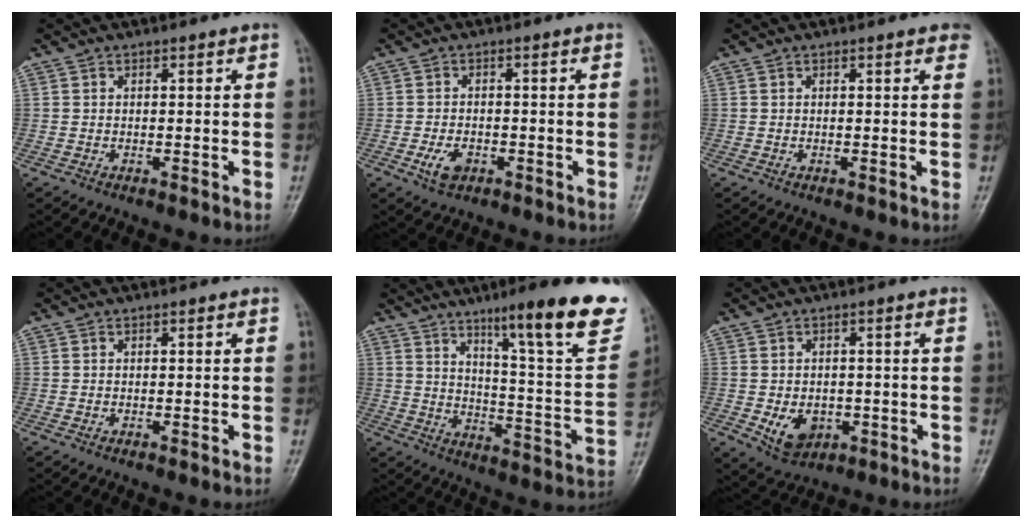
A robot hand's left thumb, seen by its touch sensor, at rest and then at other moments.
{"total": 3.7, "force": [-1.6, 2.3, 2.5], "torque": [-0.046, 0.004, -0.027]}
{"total": 2.4, "force": [1.6, 0.8, 1.7], "torque": [-0.010, 0.003, 0.015]}
{"total": 0.0}
{"total": 22.8, "force": [14.0, 3.4, 17.7], "torque": [-0.221, -0.066, 0.206]}
{"total": 6.1, "force": [-1.5, 4.5, 3.7], "torque": [-0.045, -0.001, -0.010]}